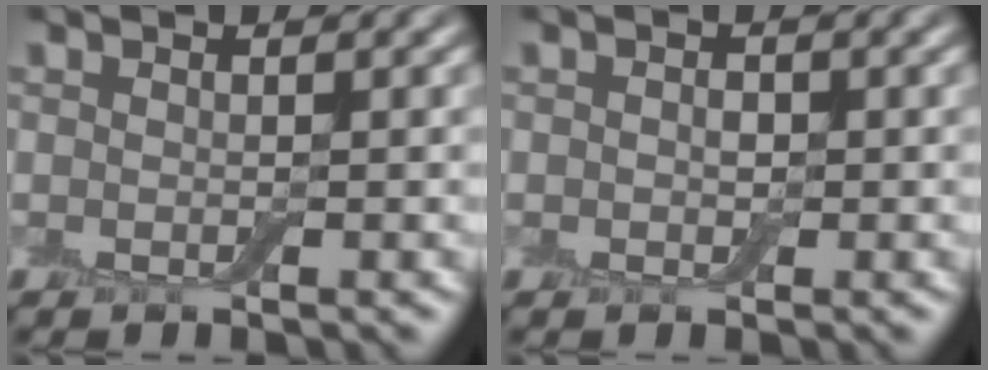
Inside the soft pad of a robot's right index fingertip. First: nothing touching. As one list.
[{"total": 0.9, "force": [0.0, 0.7, 0.5], "torque": [-0.008, -0.002, -0.003]}]